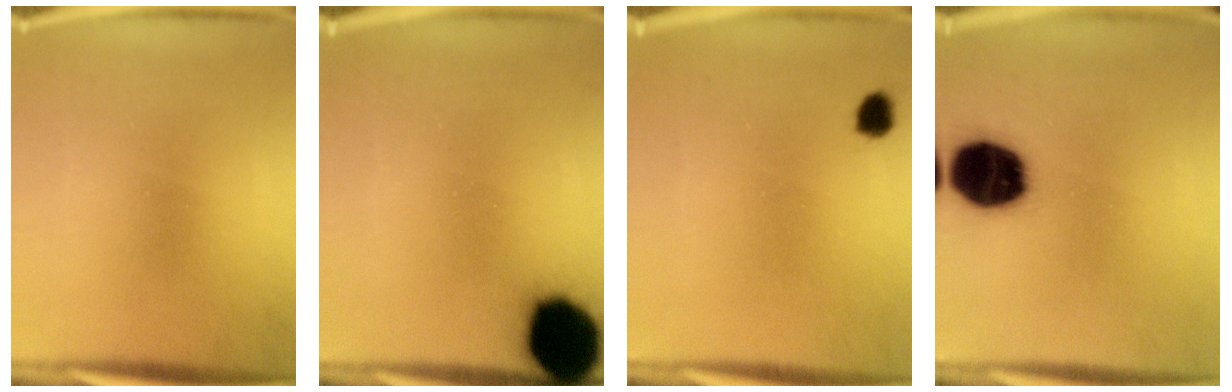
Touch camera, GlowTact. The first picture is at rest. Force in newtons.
{"total": 17.4}
{"total": 2.4}
{"total": 18.2}